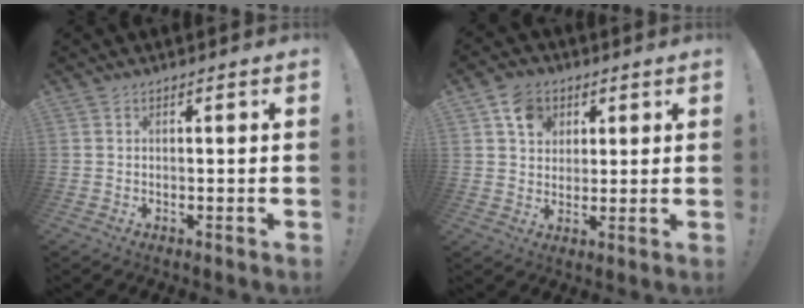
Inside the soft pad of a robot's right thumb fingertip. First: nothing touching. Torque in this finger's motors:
{"motor_torque": [0.01, 0.03, 0.16, 0.07, 0.00]}